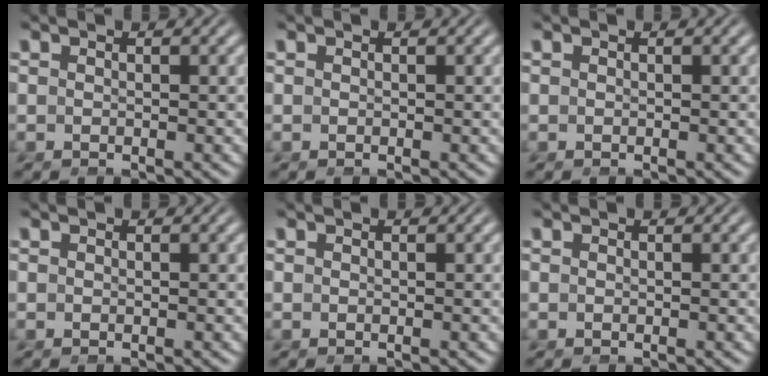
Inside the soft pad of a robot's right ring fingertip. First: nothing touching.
{"total": 0.0}
{"total": 0.0}
{"total": 0.0}
{"total": 0.0}
{"total": 0.0}